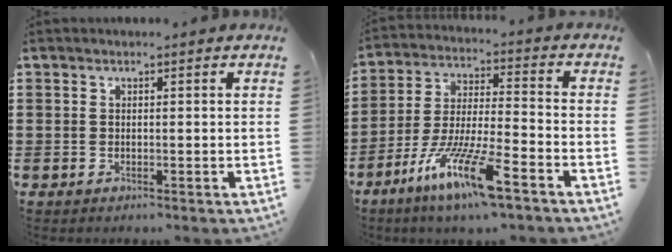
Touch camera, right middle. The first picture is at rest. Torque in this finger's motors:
{"motor_torque": [2.14, 0.00, 1.05, 0.21]}